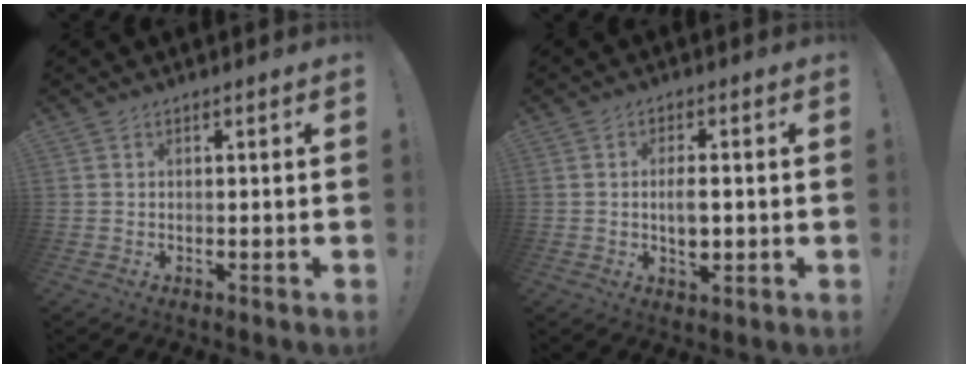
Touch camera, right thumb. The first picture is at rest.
{"total": 4.9, "force": [-0.2, 2.4, 4.2], "torque": [-0.064, 0.000, -0.008]}